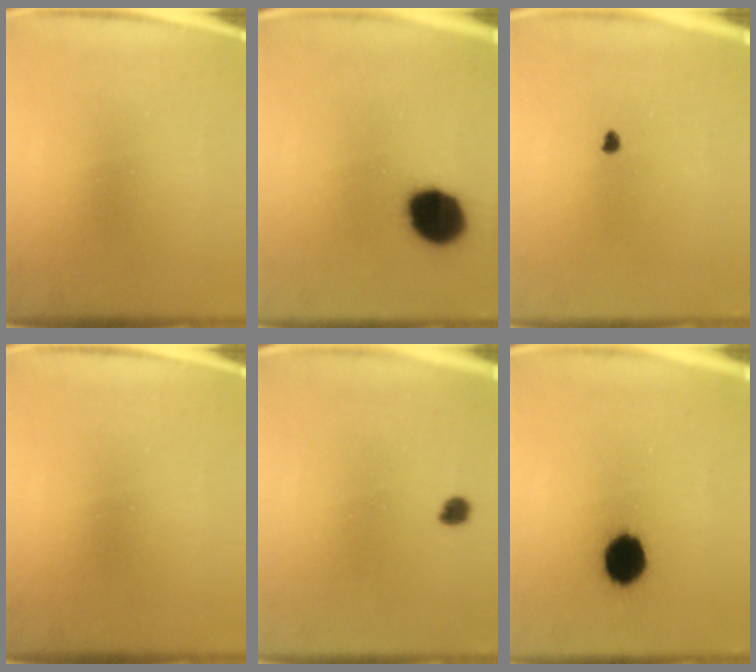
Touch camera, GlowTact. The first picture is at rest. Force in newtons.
{"total": 14.3}
{"total": 1.0}
{"total": 0.0}
{"total": 1.8}
{"total": 10.5}